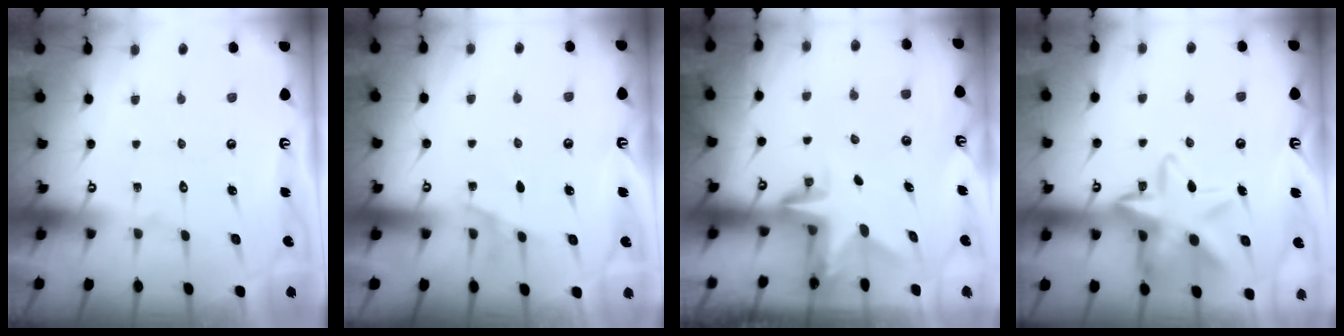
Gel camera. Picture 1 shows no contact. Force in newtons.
{"total": 5.4, "press": 4.8, "slide": 2.6}
{"total": 3.1, "press": 3.1, "slide": 0.3}
{"total": 15.7, "press": 15.6, "slide": 1.5}